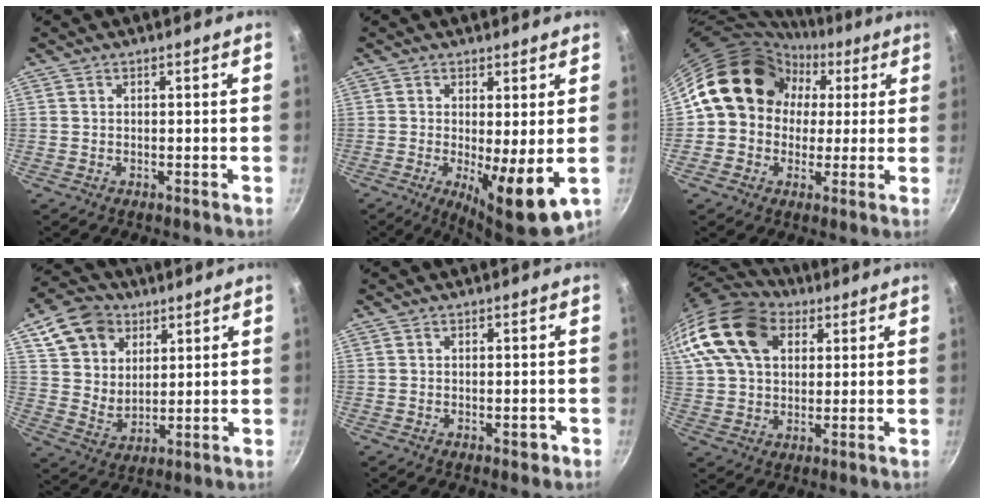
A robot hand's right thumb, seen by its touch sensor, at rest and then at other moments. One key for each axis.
{"total": 9.0, "fx": -1.0, "fy": 2.2, "fz": 8.7, "tx": -0.126, "ty": -0.014, "tz": -0.006}
{"total": 15.4, "fx": 2.7, "fy": 13.3, "fz": 7.4, "tx": -0.078, "ty": 0.038, "tz": 0.034}
{"total": 12.5, "fx": 6.2, "fy": 9.3, "fz": 5.7, "tx": -0.077, "ty": -0.013, "tz": 0.115}
{"total": 1.7, "fx": -0.7, "fy": 0.9, "fz": 1.2, "tx": -0.007, "ty": 0.008, "tz": -0.010}
{"total": 21.5, "fx": 8.4, "fy": 14.9, "fz": 13.1, "tx": -0.274, "ty": 0.018, "tz": 0.144}